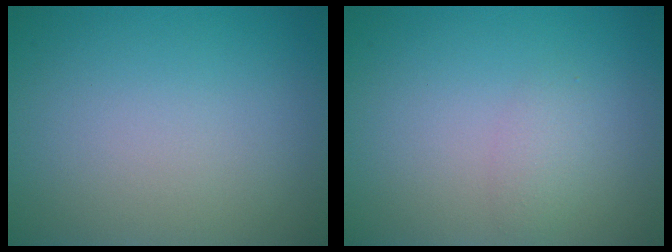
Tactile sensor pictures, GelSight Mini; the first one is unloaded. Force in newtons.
{"total": 1.2, "press": 1.2, "slide": 0.1}